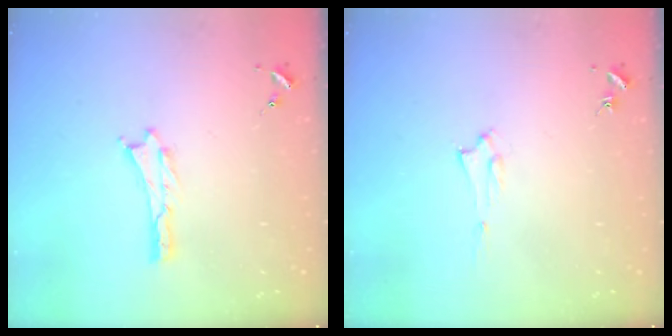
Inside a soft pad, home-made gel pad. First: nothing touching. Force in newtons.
{"total": 1.5, "press": 1.5, "slide": 0.2}